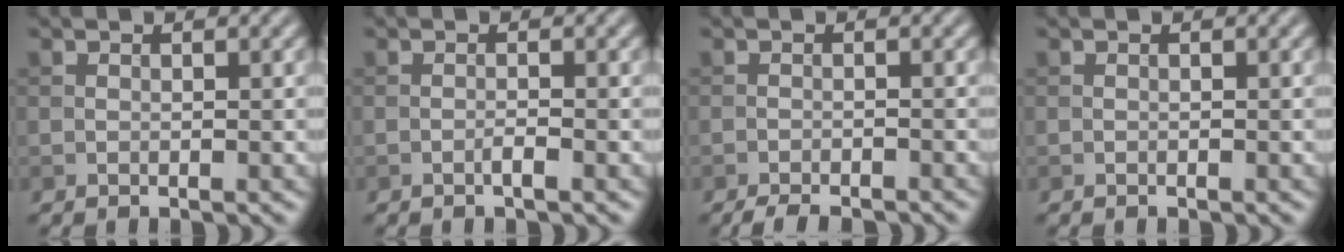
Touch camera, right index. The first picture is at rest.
{"total": 0.9, "force": [-0.5, 0.1, 0.7], "torque": [-0.014, 0.003, -0.011]}
{"total": 2.9, "force": [-2.6, 0.4, 1.2], "torque": [-0.022, -0.003, -0.044]}
{"total": 0.0}